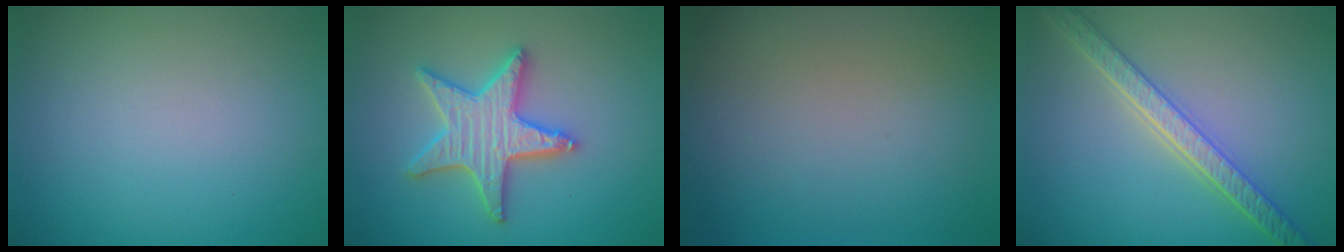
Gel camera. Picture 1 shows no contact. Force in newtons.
{"total": 5.2, "press": 5.1, "slide": 0.9}
{"total": 0.0}
{"total": 4.5, "press": 4.0, "slide": 2.1}